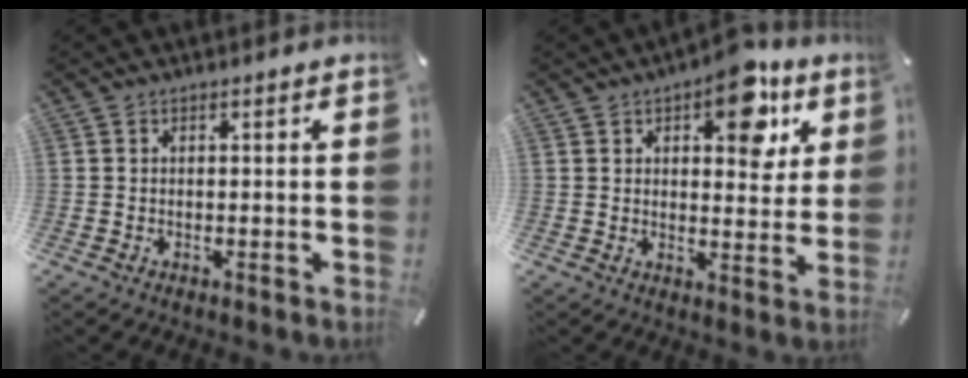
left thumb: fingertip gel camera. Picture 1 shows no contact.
{"total": 13.2, "force": [6.7, 6.9, 9.1], "torque": [-0.098, -0.033, 0.107]}